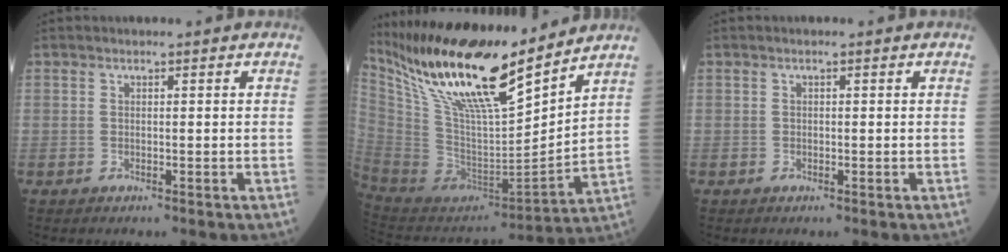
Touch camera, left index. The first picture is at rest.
{"total": 23.3, "force": [18.0, 3.0, 14.4], "torque": [-0.273, -0.005, 0.336]}
{"total": 0.0}